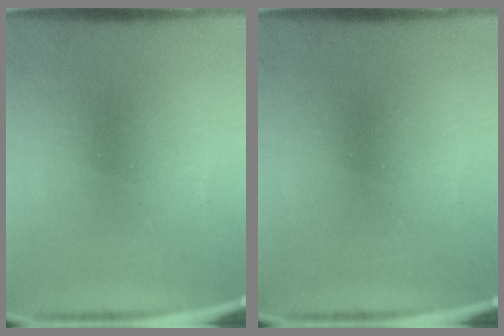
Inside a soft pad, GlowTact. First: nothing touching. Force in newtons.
{"total": 0.0}